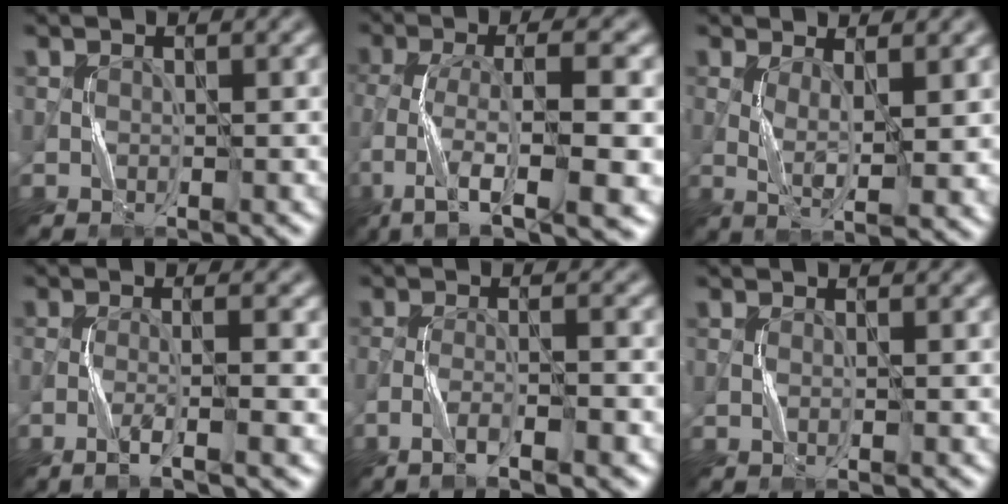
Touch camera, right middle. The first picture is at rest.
{"total": 10.0, "force": [-4.3, 2.7, 8.6], "torque": [-0.153, 0.004, -0.076]}
{"total": 4.6, "force": [0.7, 1.1, 4.4], "torque": [-0.084, -0.009, 0.016]}
{"total": 4.1, "force": [-1.5, 0.8, 3.8], "torque": [-0.062, 0.003, -0.035]}
{"total": 5.0, "force": [-2.7, 1.0, 4.1], "torque": [-0.068, 0.004, -0.052]}
{"total": 0.7, "force": [0.2, 0.1, 0.7], "torque": [-0.013, -0.003, 0.002]}